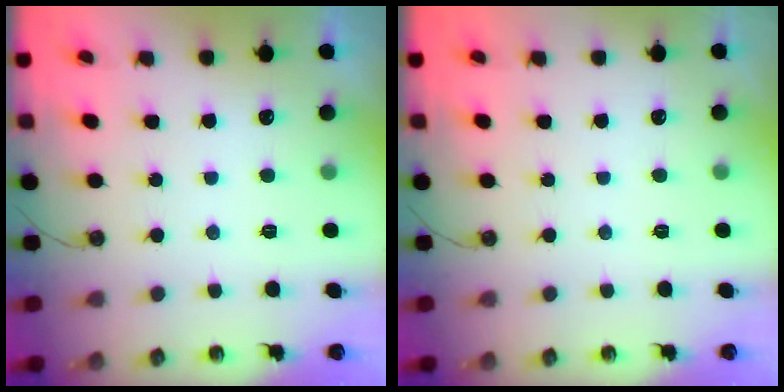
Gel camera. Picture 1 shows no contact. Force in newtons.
{"total": 0.0}